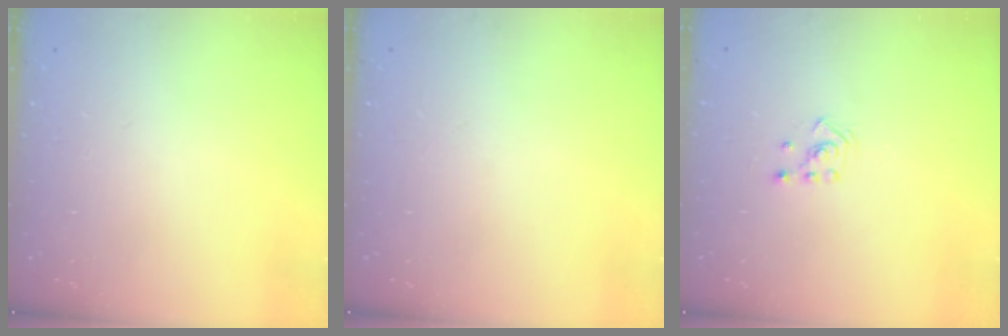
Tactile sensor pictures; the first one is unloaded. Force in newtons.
{"total": 0.0}
{"total": 2.1, "press": 1.9, "slide": 0.8}